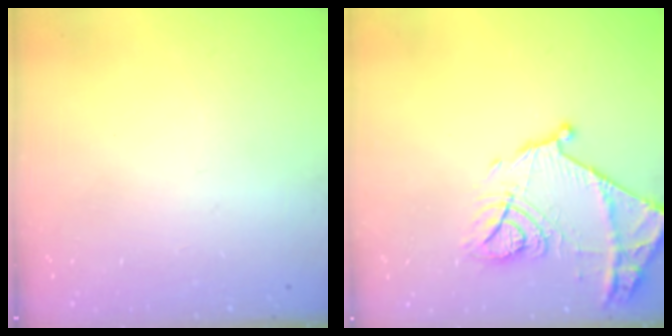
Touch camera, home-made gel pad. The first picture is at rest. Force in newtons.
{"total": 16.5, "press": 16.4, "slide": 1.4}